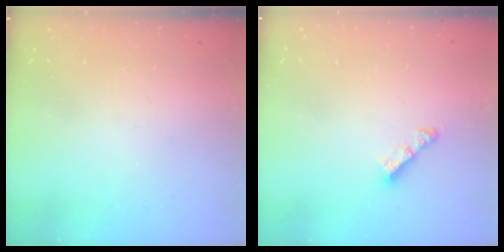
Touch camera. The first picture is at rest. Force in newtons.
{"total": 4.2, "press": 4.2, "slide": 0.3}